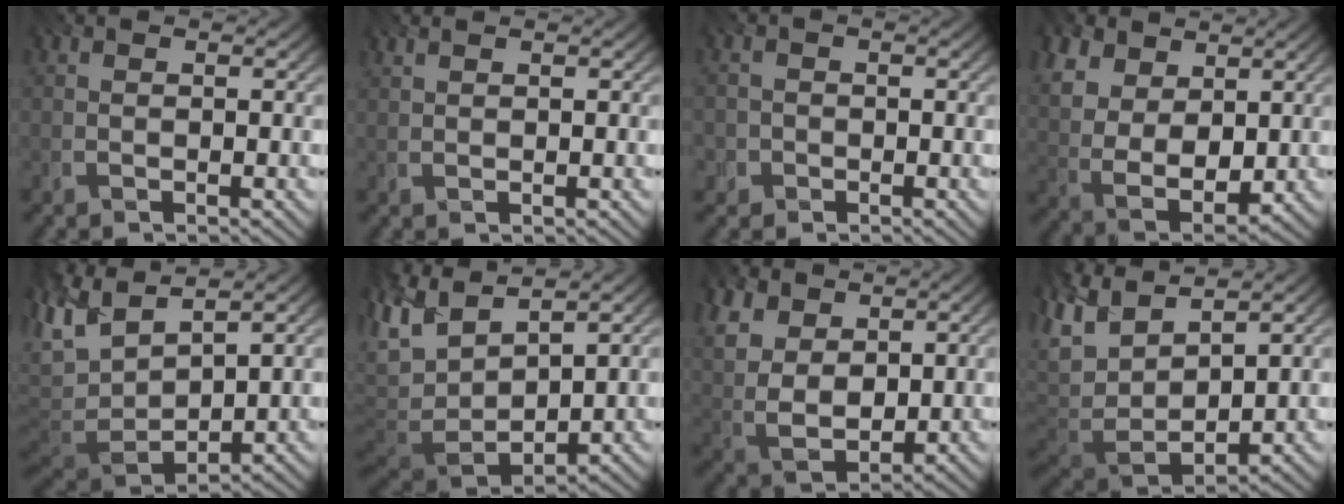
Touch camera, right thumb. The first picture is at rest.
{"total": 1.2, "force": [1.0, 0.1, 0.6], "torque": [-0.005, -0.002, 0.014]}
{"total": 1.7, "force": [-1.1, 1.2, -0.5], "torque": [0.012, -0.006, -0.029]}
{"total": 10.6, "force": [4.4, 6.7, 6.9], "torque": [-0.187, 0.008, 0.082]}
{"total": 11.2, "force": [3.4, 5.2, 9.3], "torque": [-0.223, 0.012, 0.057]}
{"total": 12.3, "force": [3.0, 5.9, 10.3], "torque": [-0.228, 0.002, 0.064]}
{"total": 9.9, "force": [4.2, 6.5, 6.2], "torque": [-0.181, 0.011, 0.078]}
{"total": 11.0, "force": [3.6, 5.5, 8.8], "torque": [-0.210, 0.011, 0.060]}